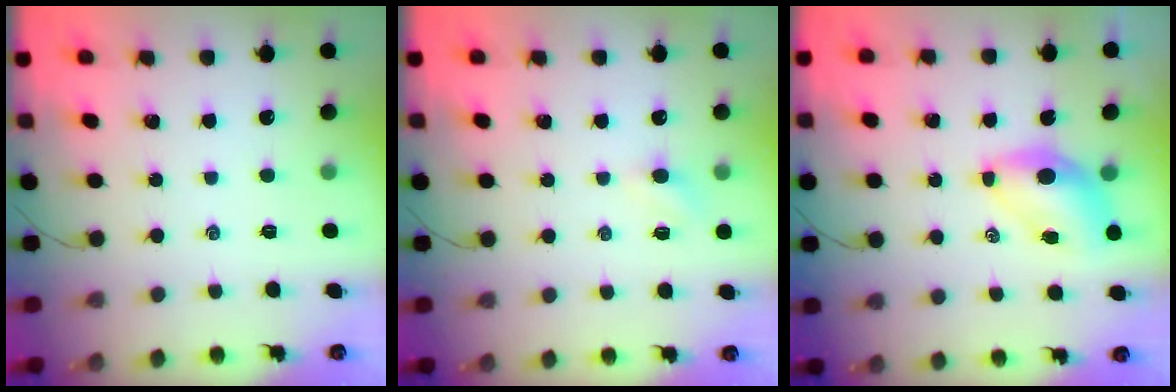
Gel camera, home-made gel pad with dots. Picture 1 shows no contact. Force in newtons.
{"total": 3.2, "press": 3.1, "slide": 1.0}
{"total": 6.7, "press": 6.6, "slide": 1.2}